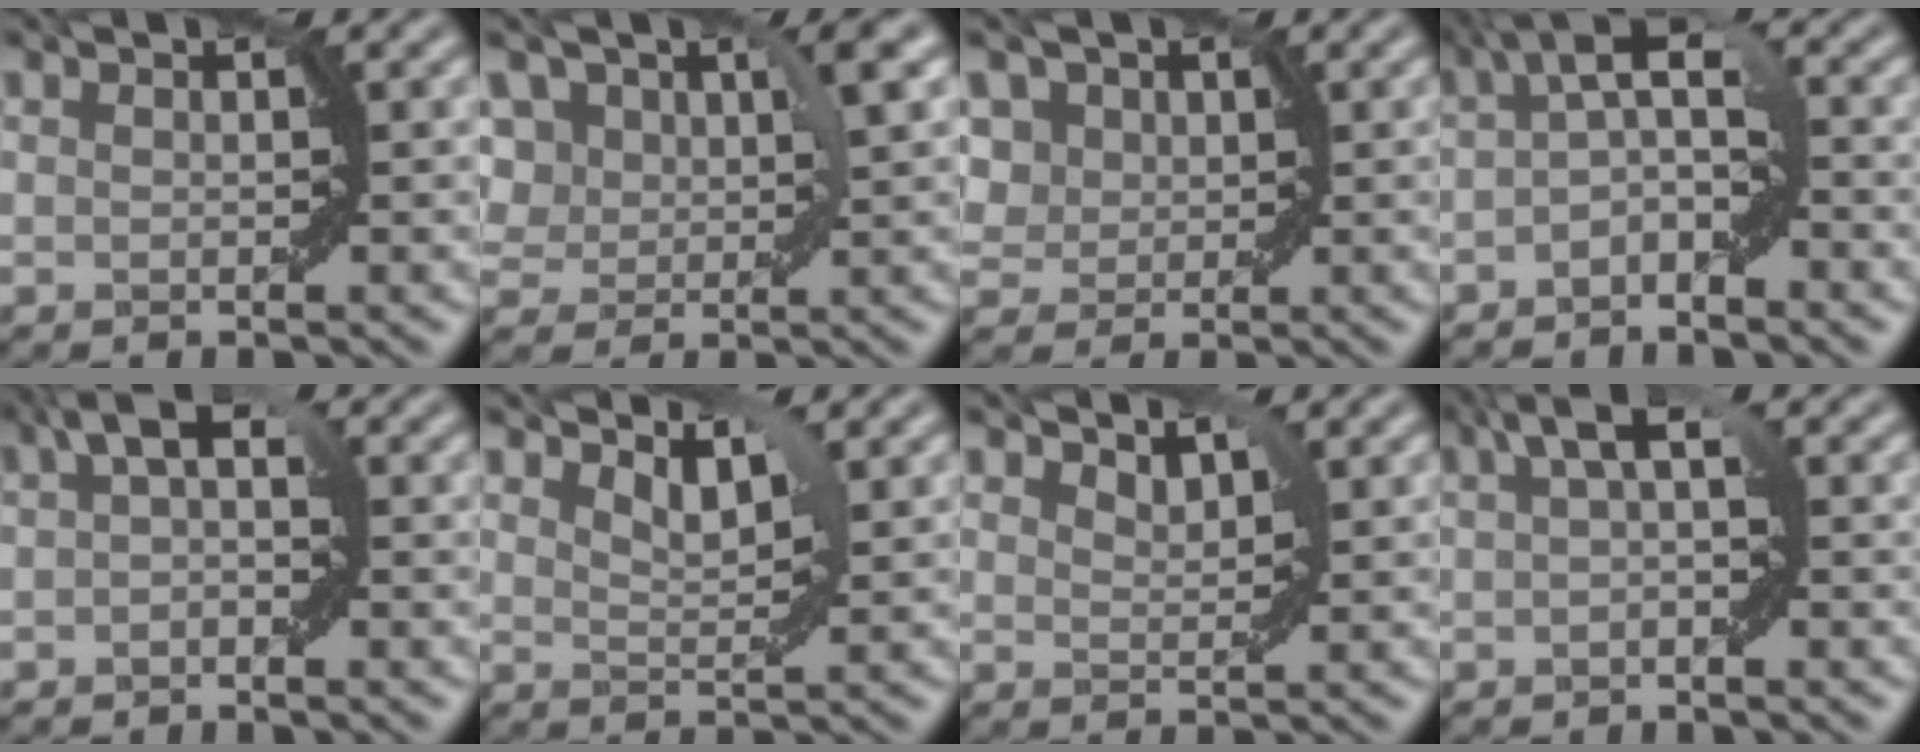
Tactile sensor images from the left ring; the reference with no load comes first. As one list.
[{"total": 7.1, "force": [3.0, 4.5, 4.6], "torque": [-0.094, 0.027, 0.051]}, {"total": 7.1, "force": [3.1, 5.3, 3.5], "torque": [-0.079, 0.024, 0.032]}, {"total": 3.9, "force": [-0.6, 1.5, 3.5], "torque": [-0.054, 0.017, -0.023]}, {"total": 2.8, "force": [0.5, 1.2, 2.5], "torque": [-0.032, 0.012, 0.000]}, {"total": 2.3, "force": [2.0, 0.4, 1.1], "torque": [-0.022, -0.006, 0.032]}, {"total": 1.7, "force": [1.6, 0.3, 0.4], "torque": [-0.008, -0.002, 0.028]}, {"total": 2.7, "force": [0.8, 0.6, 2.5], "torque": [-0.036, 0.010, 0.009]}]